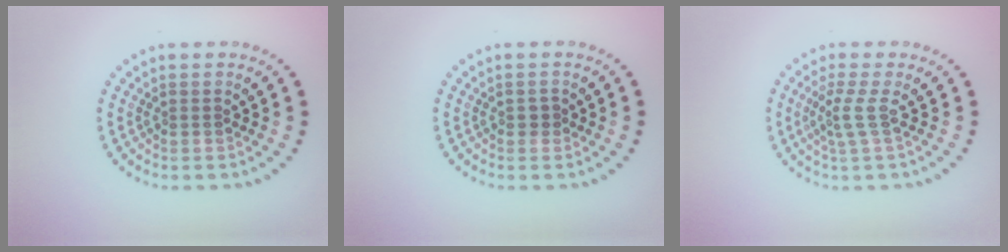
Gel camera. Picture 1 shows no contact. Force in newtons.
{"total": 0.7, "press": 0.7, "slide": 0.2}
{"total": 2.0, "press": 1.4, "slide": 1.3}